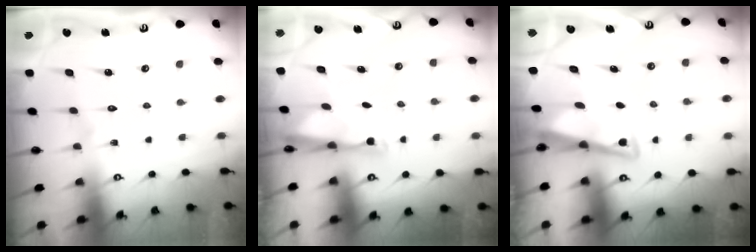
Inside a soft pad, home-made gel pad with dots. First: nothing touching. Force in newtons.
{"total": 2.9, "press": 2.8, "slide": 0.5}
{"total": 4.5, "press": 4.4, "slide": 0.8}